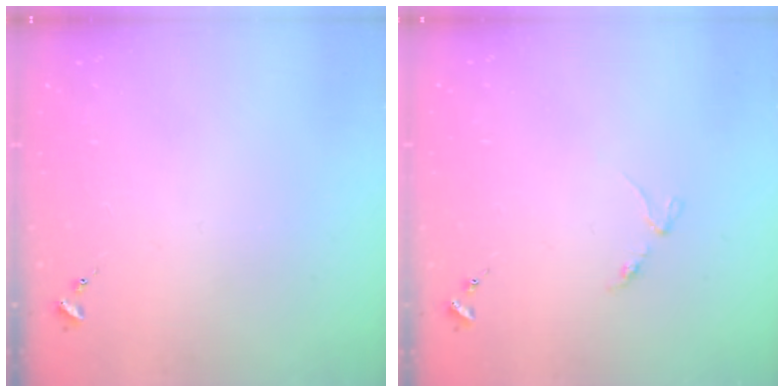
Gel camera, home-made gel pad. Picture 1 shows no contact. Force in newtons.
{"total": 2.9, "press": 2.8, "slide": 0.4}